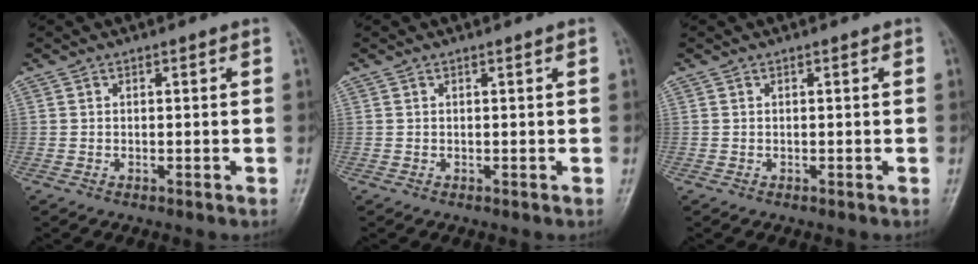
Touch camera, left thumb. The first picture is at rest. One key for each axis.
{"total": 0.0}
{"total": 0.0}